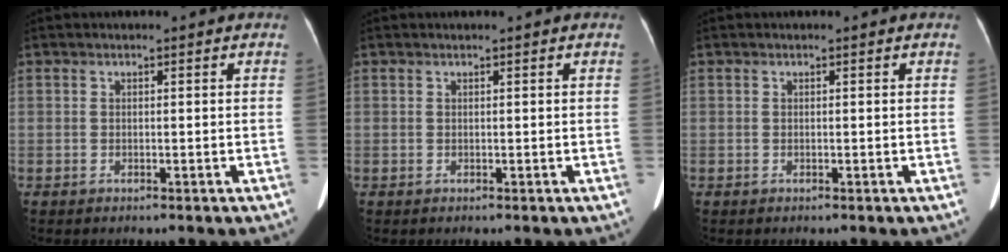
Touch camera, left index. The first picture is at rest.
{"total": 0.0}
{"total": 0.0}